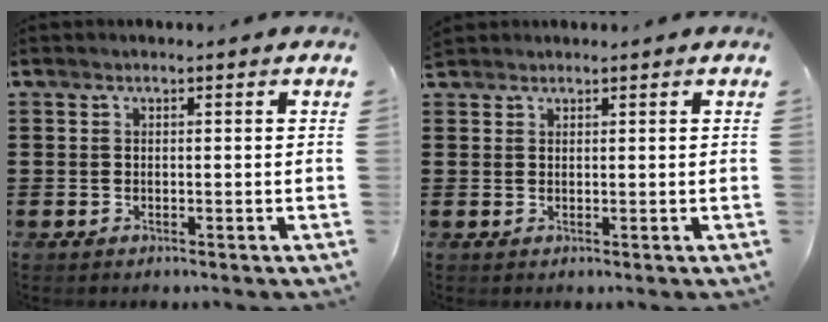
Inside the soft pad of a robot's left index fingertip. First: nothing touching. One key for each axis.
{"total": 1.2, "fx": 1.1, "fy": 0.4, "fz": 0.1, "tx": -0.004, "ty": 0.001, "tz": 0.023}